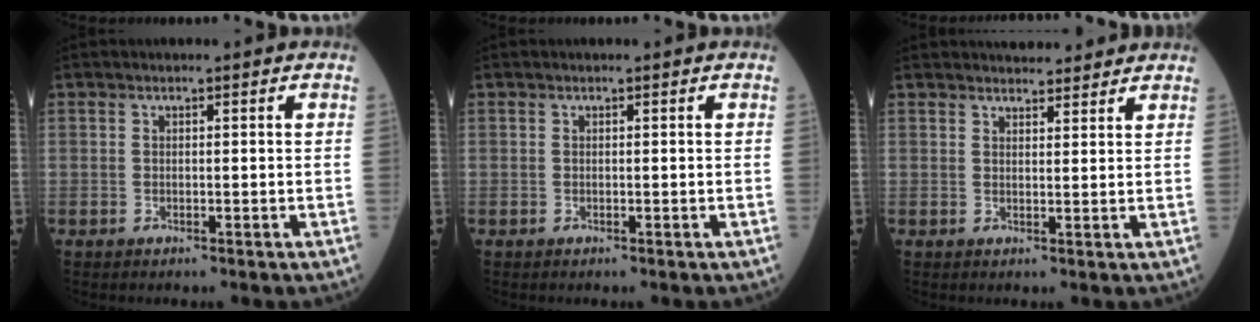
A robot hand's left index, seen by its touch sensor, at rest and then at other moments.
{"total": 0.0}
{"total": 5.2, "force": [4.9, 1.3, 1.1], "torque": [-0.013, 0.015, 0.063]}